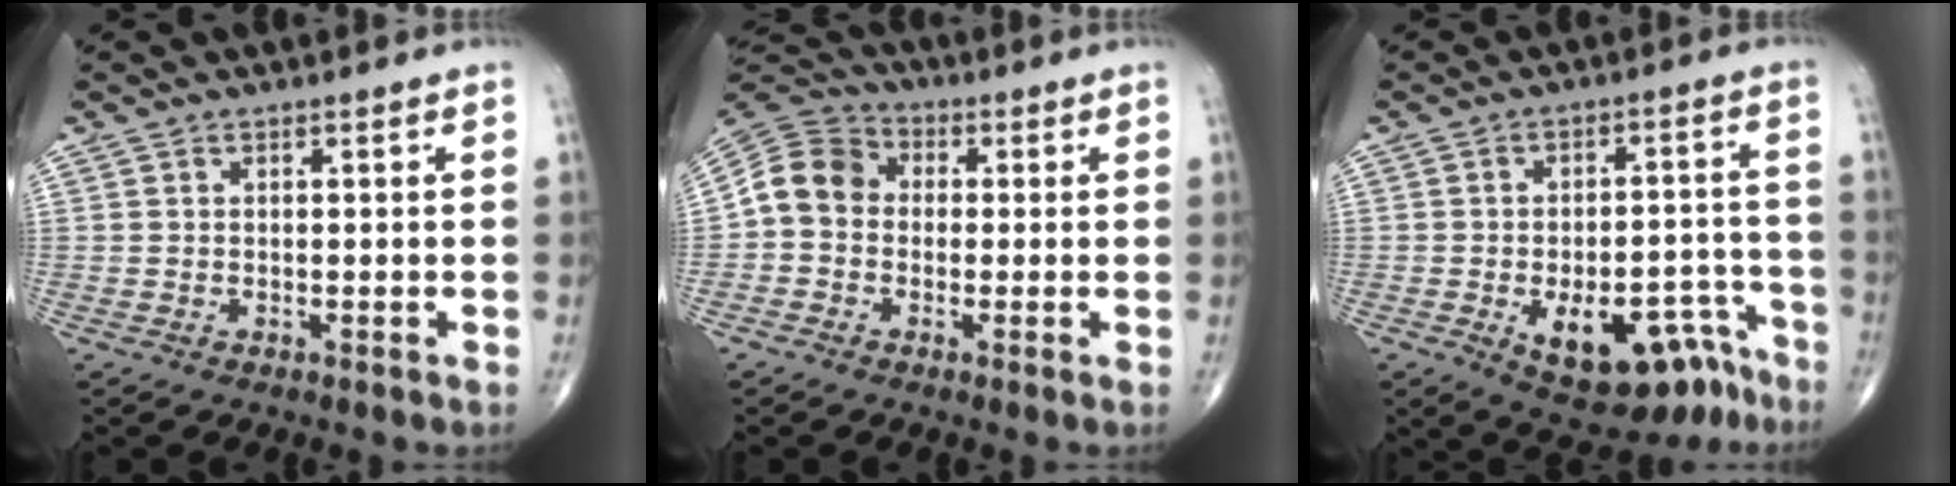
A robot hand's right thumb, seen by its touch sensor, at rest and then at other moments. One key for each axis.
{"total": 9.0, "fx": -0.6, "fy": 7.6, "fz": 4.7, "tx": -0.073, "ty": 0.031, "tz": -0.027}
{"total": 15.6, "fx": -8.6, "fy": 7.8, "fz": 10.4, "tx": -0.118, "ty": 0.064, "tz": -0.112}